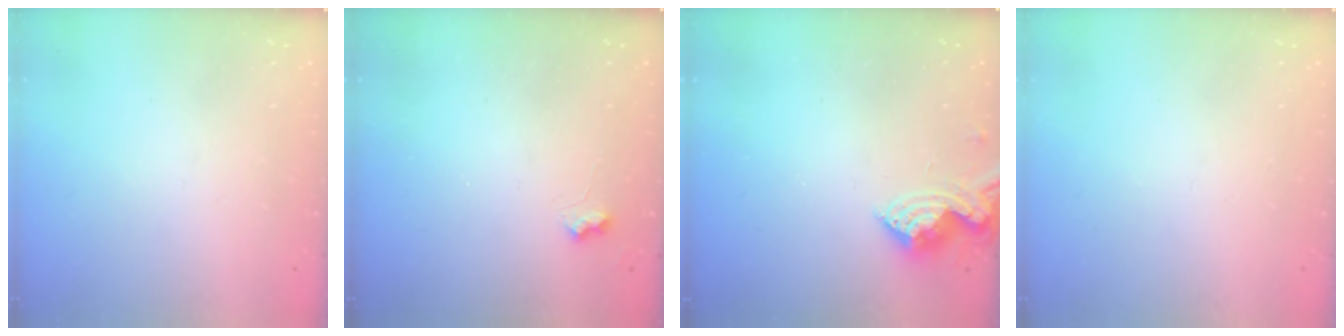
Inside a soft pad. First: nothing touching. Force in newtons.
{"total": 3.7, "press": 3.7, "slide": 0.5}
{"total": 8.9, "press": 8.8, "slide": 0.6}
{"total": 0.0}